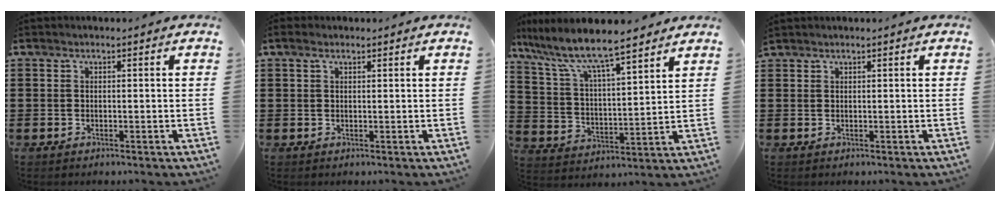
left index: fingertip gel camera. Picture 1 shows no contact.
{"total": 1.3, "force": [0.4, 0.6, 1.1], "torque": [-0.021, 0.004, 0.007]}
{"total": 7.9, "force": [6.8, 1.0, 3.9], "torque": [-0.105, -0.036, 0.112]}
{"total": 0.6, "force": [0.6, 0.0, -0.1], "torque": [-0.002, -0.002, 0.013]}